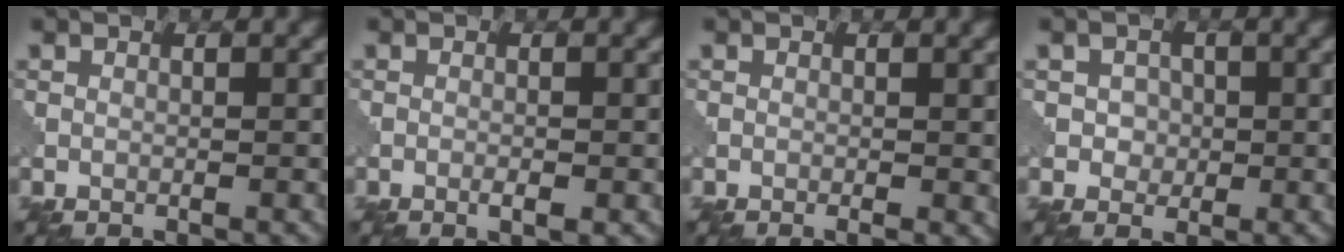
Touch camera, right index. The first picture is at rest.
{"total": 1.2, "force": [-0.5, 0.2, 1.0], "torque": [-0.018, -0.003, -0.009]}
{"total": 1.1, "force": [-0.3, 0.3, 1.0], "torque": [-0.016, -0.004, -0.006]}
{"total": 1.7, "force": [0.0, 1.6, 0.6], "torque": [-0.001, -0.001, -0.002]}